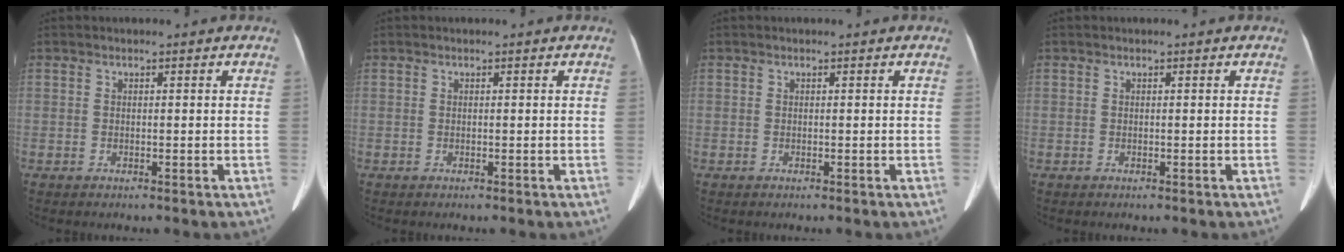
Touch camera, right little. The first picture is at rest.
{"total": 0.0}
{"total": 0.0}
{"total": 0.0}